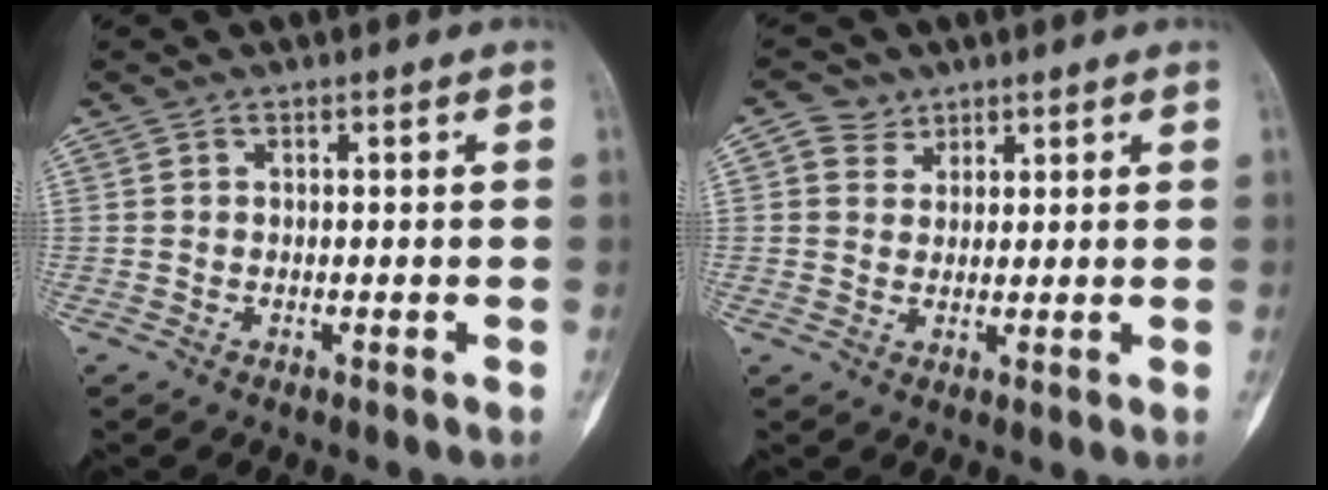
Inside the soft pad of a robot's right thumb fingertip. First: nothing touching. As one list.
[{"total": 3.9, "force": [2.0, 3.2, 0.6], "torque": [0.008, -0.009, 0.032]}]